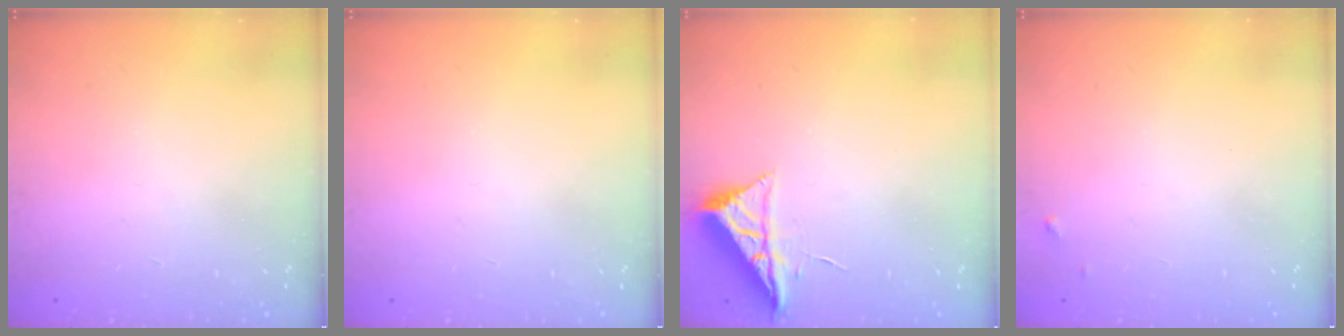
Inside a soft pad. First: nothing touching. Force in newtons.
{"total": 0.0}
{"total": 6.1, "press": 6.1, "slide": 0.7}
{"total": 3.5, "press": 3.5, "slide": 0.2}